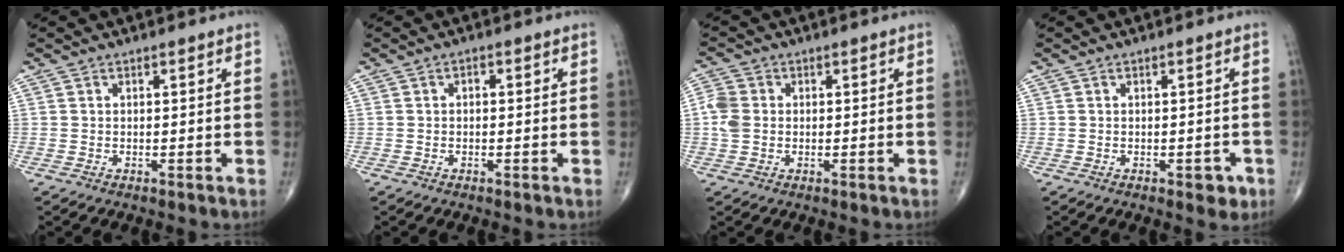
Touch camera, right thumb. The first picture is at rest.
{"total": 0.9, "force": [0.0, 0.6, 0.7], "torque": [-0.003, 0.004, -0.004]}
{"total": 4.5, "force": [0.0, 3.7, 2.7], "torque": [-0.063, 0.006, -0.006]}
{"total": 2.6, "force": [-1.2, 1.4, 1.9], "torque": [-0.008, 0.004, -0.012]}